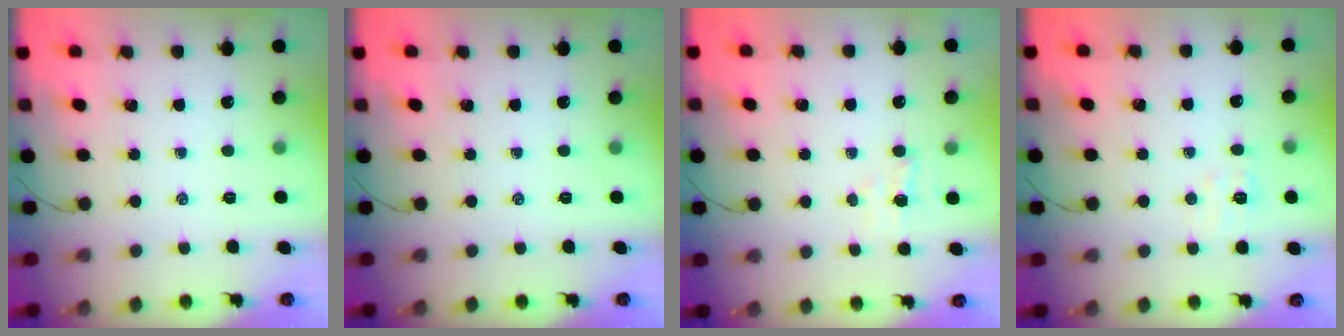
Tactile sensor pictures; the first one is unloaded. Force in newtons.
{"total": 0.0}
{"total": 3.5, "press": 3.4, "slide": 0.8}
{"total": 5.1, "press": 4.9, "slide": 1.2}